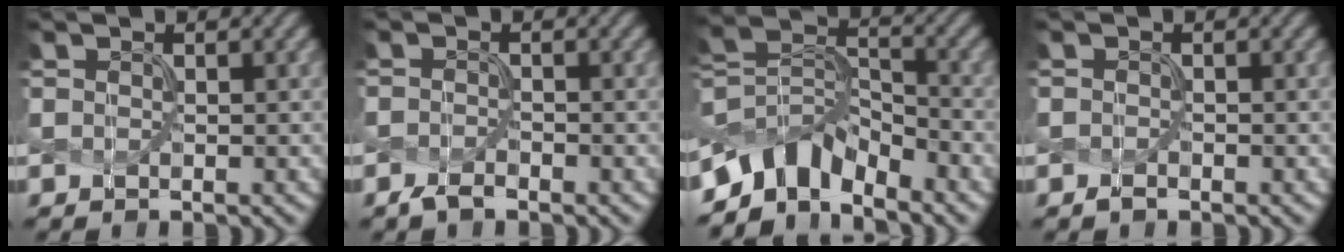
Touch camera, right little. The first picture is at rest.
{"total": 1.3, "force": [-1.2, 0.3, 0.5], "torque": [-0.016, 0.001, -0.020]}
{"total": 5.9, "force": [-5.0, 2.7, 1.7], "torque": [-0.024, 0.003, -0.100]}
{"total": 0.5, "force": [-0.5, 0.2, 0.0], "torque": [-0.002, 0.001, -0.003]}